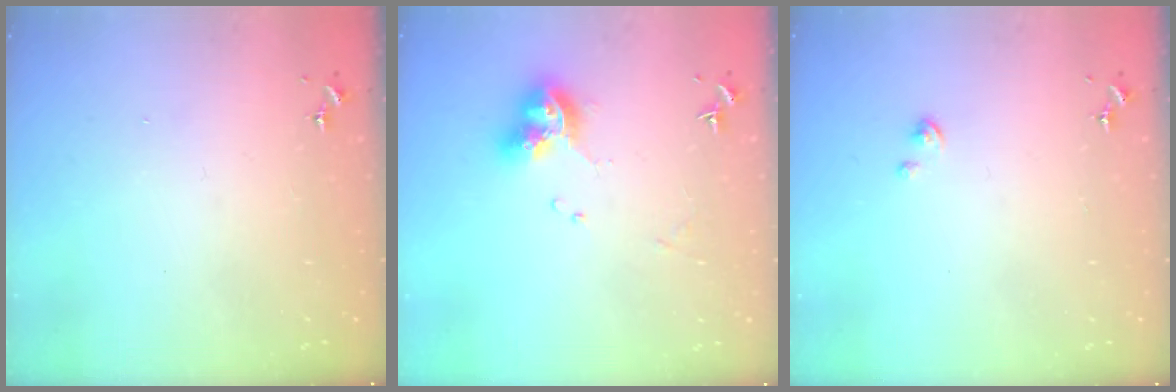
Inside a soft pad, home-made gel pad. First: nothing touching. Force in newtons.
{"total": 11.3, "press": 11.2, "slide": 1.3}
{"total": 0.8, "press": 0.8, "slide": 0.2}